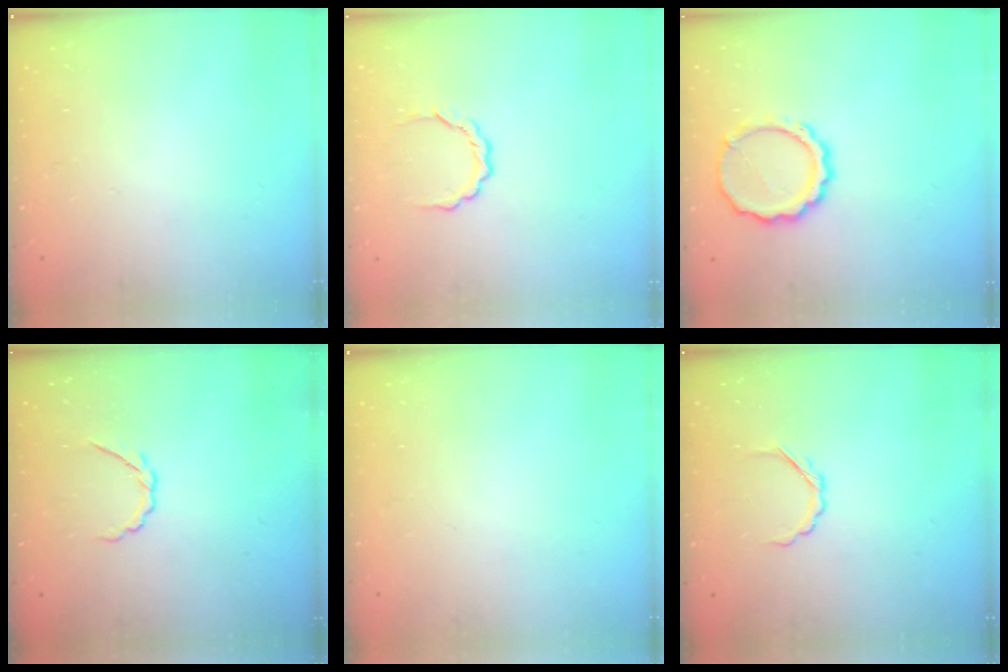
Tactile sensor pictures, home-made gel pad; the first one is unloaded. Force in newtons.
{"total": 3.7, "press": 3.7, "slide": 0.2}
{"total": 9.7, "press": 9.6, "slide": 1.8}
{"total": 2.4, "press": 2.3, "slide": 0.7}
{"total": 0.0}
{"total": 3.8, "press": 3.7, "slide": 0.9}